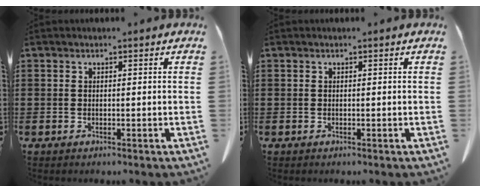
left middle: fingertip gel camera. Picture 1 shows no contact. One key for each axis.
{"total": 0.0}